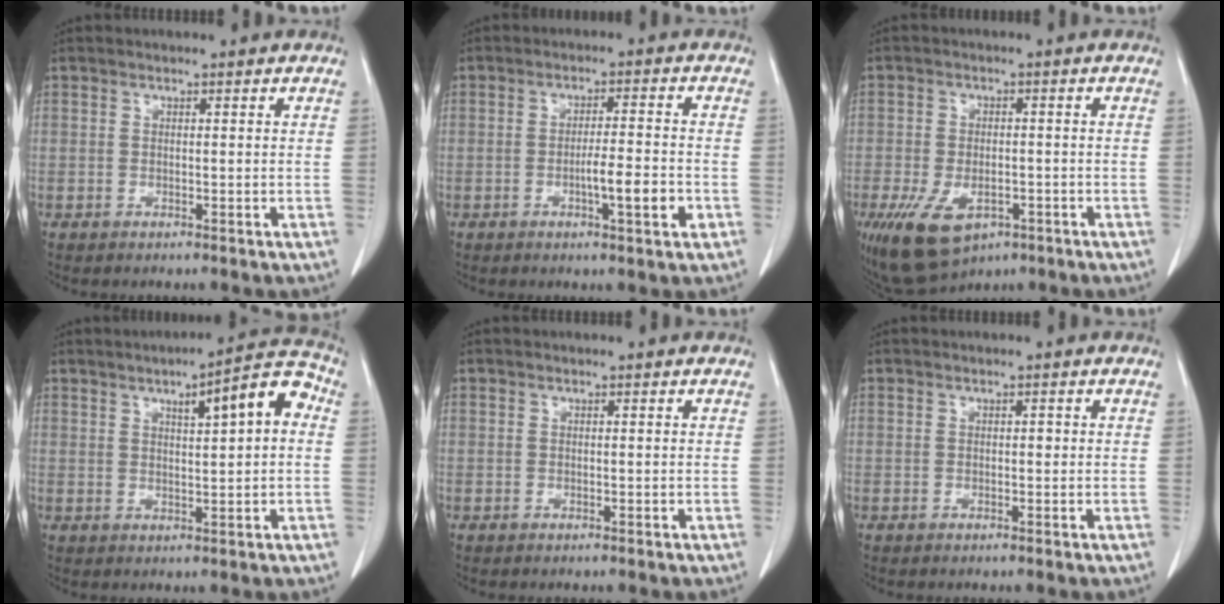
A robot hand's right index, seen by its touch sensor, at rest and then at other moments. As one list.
[{"total": 6.4, "force": [-2.1, 0.9, 6.0], "torque": [-0.096, 0.000, -0.029]}, {"total": 12.9, "force": [-6.5, 7.3, 8.3], "torque": [-0.180, -0.008, -0.094]}, {"total": 9.7, "force": [2.7, 2.2, 9.1], "torque": [-0.128, 0.028, 0.038]}, {"total": 0.0}, {"total": 1.0, "force": [-0.1, 0.6, 0.7], "torque": [-0.017, 0.008, 0.000]}]